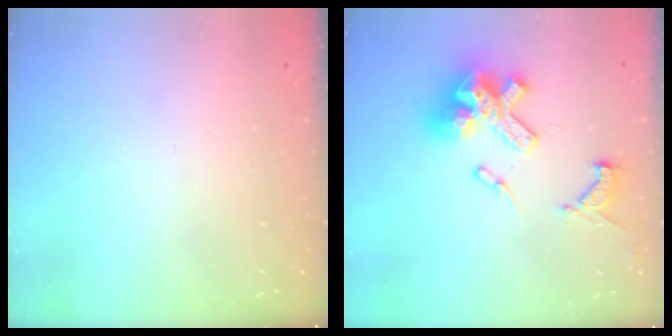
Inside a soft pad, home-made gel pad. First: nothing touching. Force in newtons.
{"total": 18.2, "press": 17.7, "slide": 4.0}